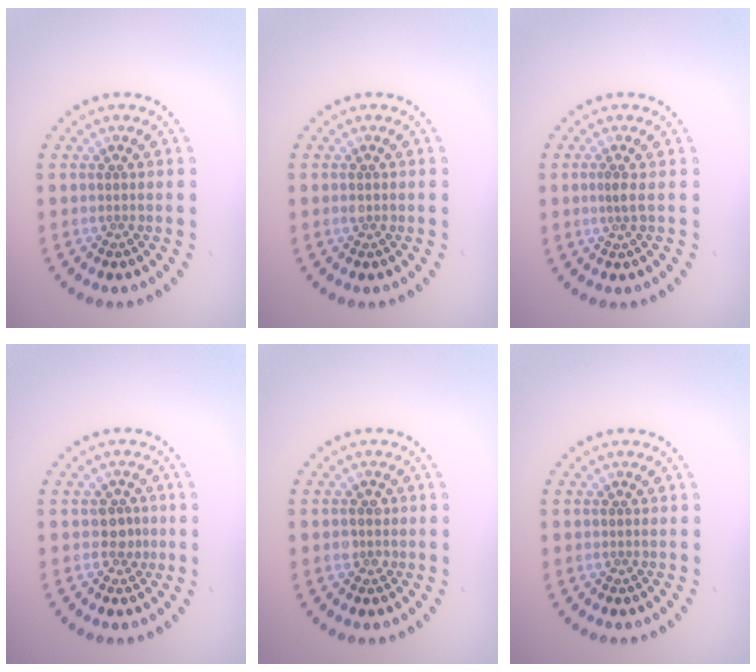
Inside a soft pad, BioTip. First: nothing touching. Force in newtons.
{"total": 0.7, "press": 0.7, "slide": 0.1}
{"total": 1.1, "press": 0.7, "slide": 0.8}
{"total": 1.7, "press": 1.4, "slide": 0.9}
{"total": 1.3, "press": 1.2, "slide": 0.4}
{"total": 0.0}